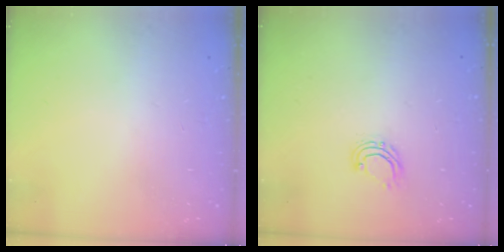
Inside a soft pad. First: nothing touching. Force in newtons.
{"total": 4.9, "press": 4.8, "slide": 0.7}